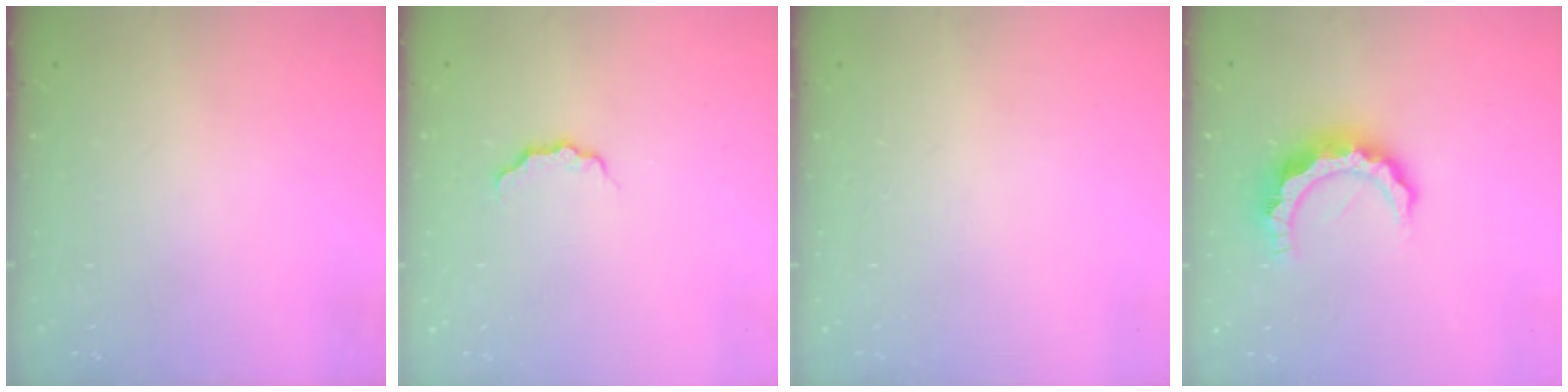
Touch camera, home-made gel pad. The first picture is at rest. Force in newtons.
{"total": 3.5, "press": 3.5, "slide": 0.4}
{"total": 0.0}
{"total": 9.2, "press": 9.2, "slide": 1.2}